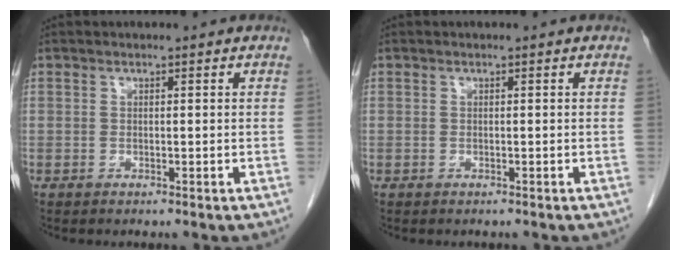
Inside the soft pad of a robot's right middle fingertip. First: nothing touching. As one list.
[{"total": 0.0}]